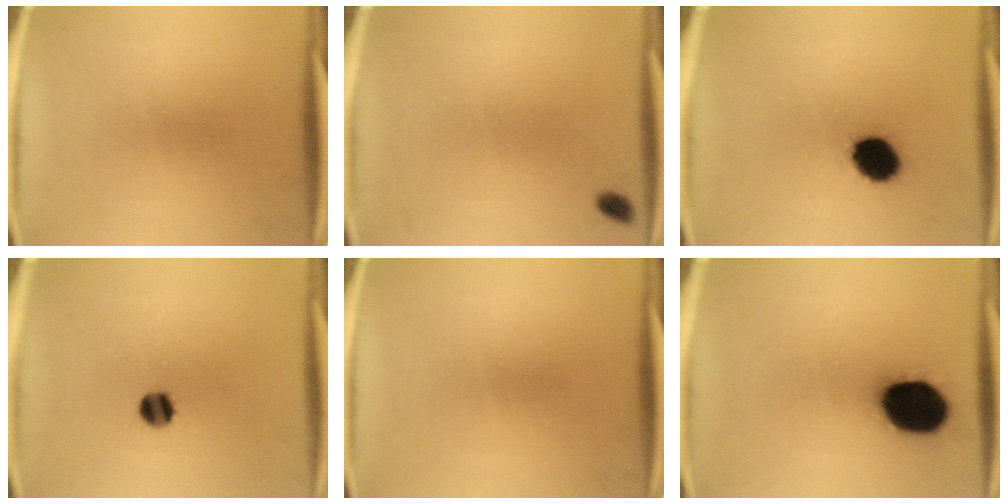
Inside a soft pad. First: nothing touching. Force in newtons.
{"total": 4.1}
{"total": 10.2}
{"total": 5.0}
{"total": 0.0}
{"total": 17.8}